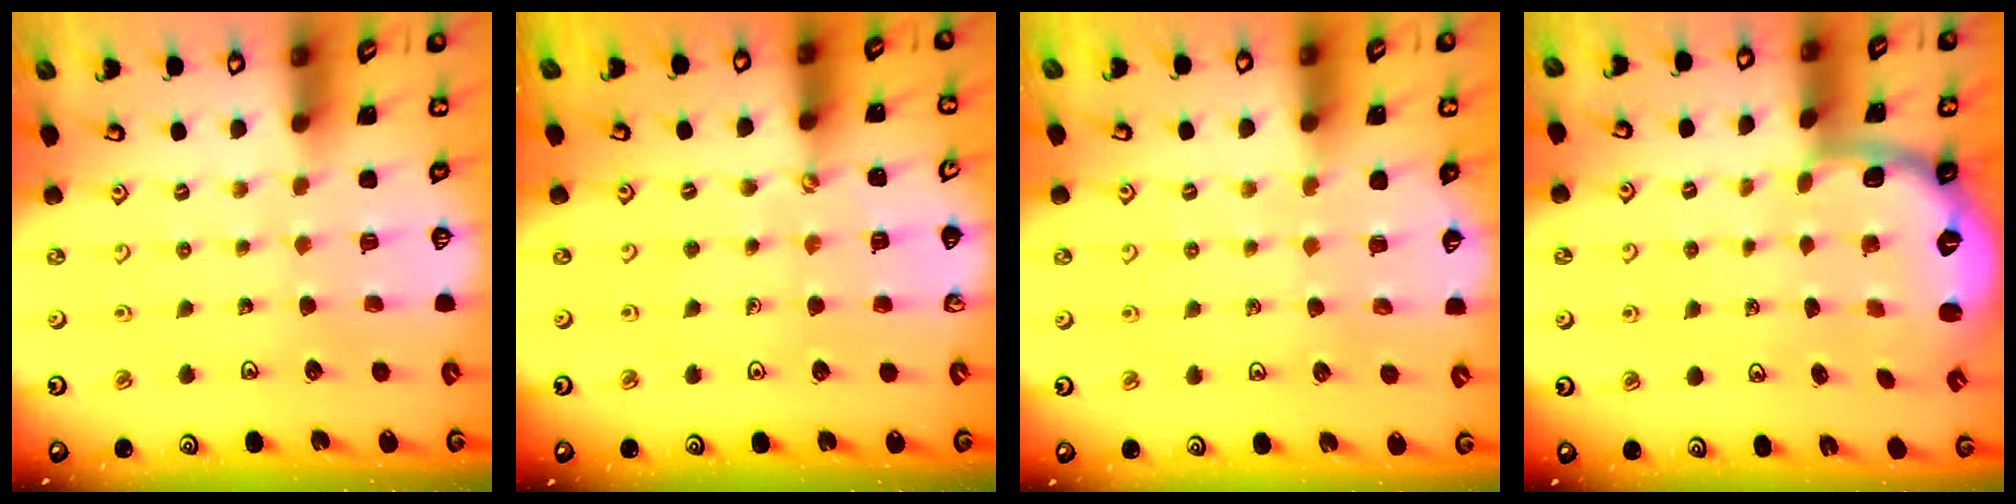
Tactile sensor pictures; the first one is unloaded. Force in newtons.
{"total": 1.9, "press": 1.9, "slide": 0.2}
{"total": 4.5, "press": 4.5, "slide": 0.6}
{"total": 2.7, "press": 1.7, "slide": 2.1}